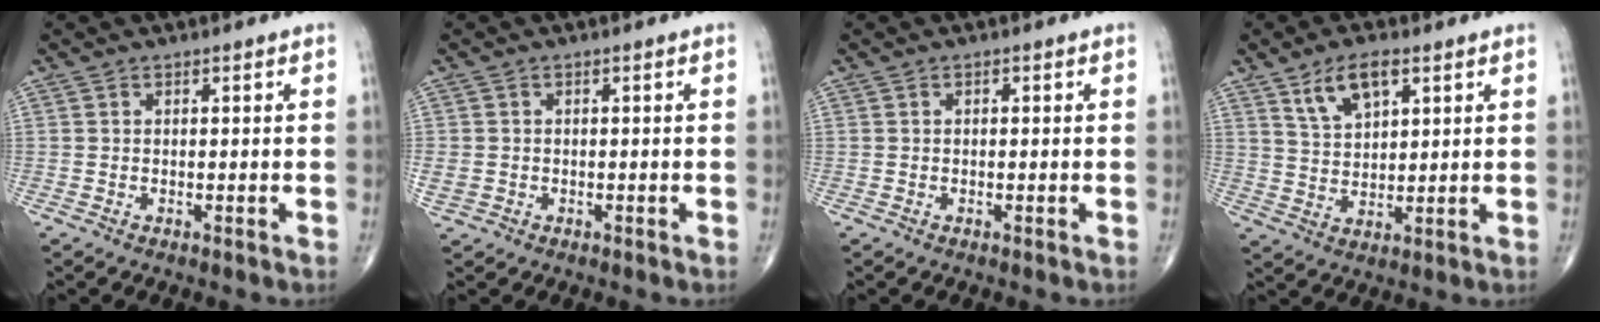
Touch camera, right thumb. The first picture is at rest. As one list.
[{"total": 3.0, "force": [-0.5, 2.6, 1.5], "torque": [-0.038, 0.003, -0.004]}, {"total": 0.0}, {"total": 7.8, "force": [4.2, 3.6, 5.4], "torque": [-0.088, -0.016, 0.082]}]